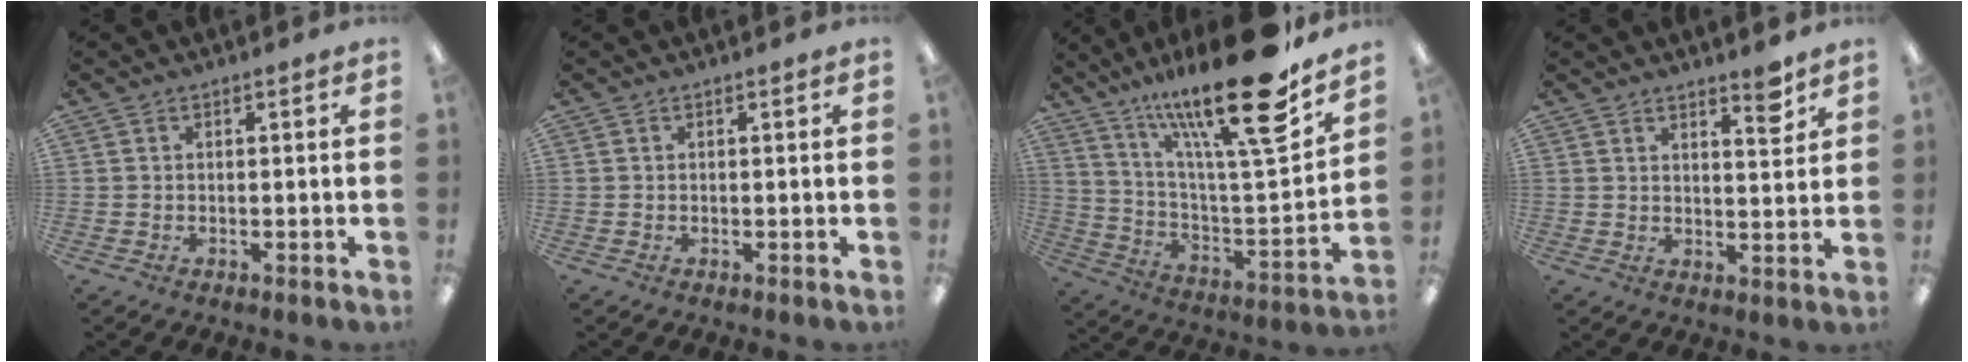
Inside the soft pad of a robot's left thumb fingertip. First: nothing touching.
{"total": 0.0}
{"total": 25.8, "force": [18.6, 4.8, 17.1], "torque": [-0.287, -0.121, 0.298]}
{"total": 4.9, "force": [4.0, 1.0, 2.7], "torque": [-0.022, -0.032, 0.061]}